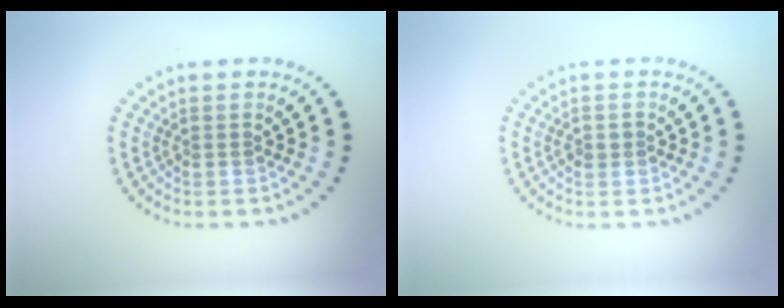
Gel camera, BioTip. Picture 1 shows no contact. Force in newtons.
{"total": 1.0, "press": 1.0, "slide": 0.1}